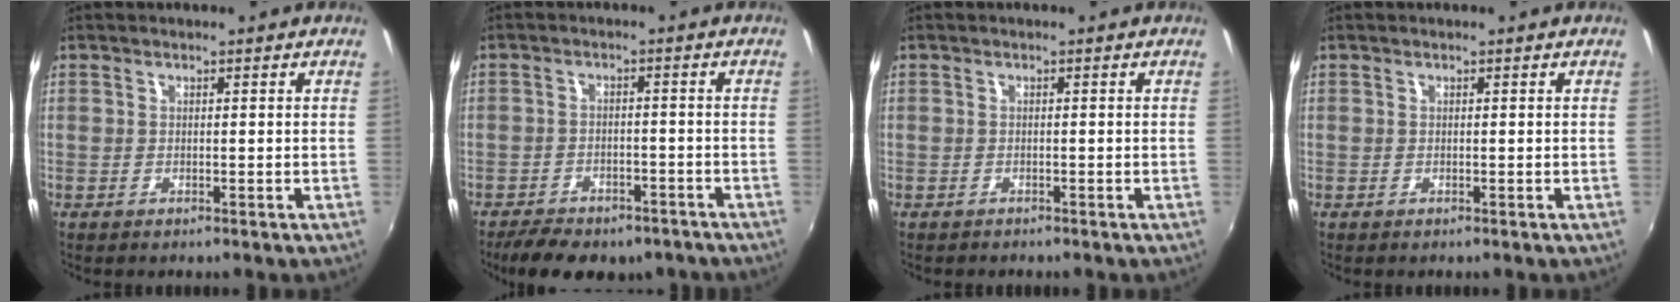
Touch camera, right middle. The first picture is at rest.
{"total": 13.1, "force": [-10.0, 5.7, 6.1], "torque": [-0.135, -0.015, -0.135]}
{"total": 0.9, "force": [-0.8, 0.3, 0.0], "torque": [-0.006, -0.001, -0.012]}
{"total": 0.0}